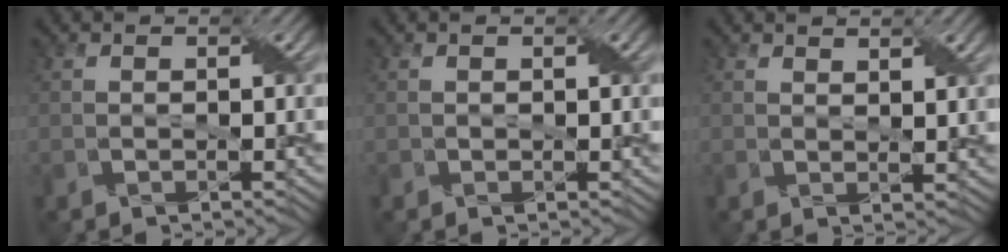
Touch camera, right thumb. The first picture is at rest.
{"total": 0.6, "force": [0.2, 0.4, 0.4], "torque": [-0.005, 0.000, 0.004]}
{"total": 2.0, "force": [1.5, 0.5, 1.1], "torque": [-0.021, -0.005, 0.031]}